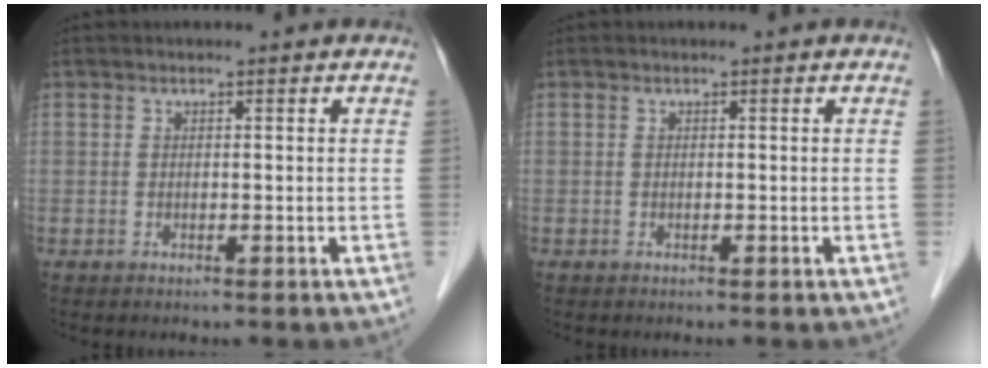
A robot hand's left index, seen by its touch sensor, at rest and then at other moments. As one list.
[{"total": 0.0}]